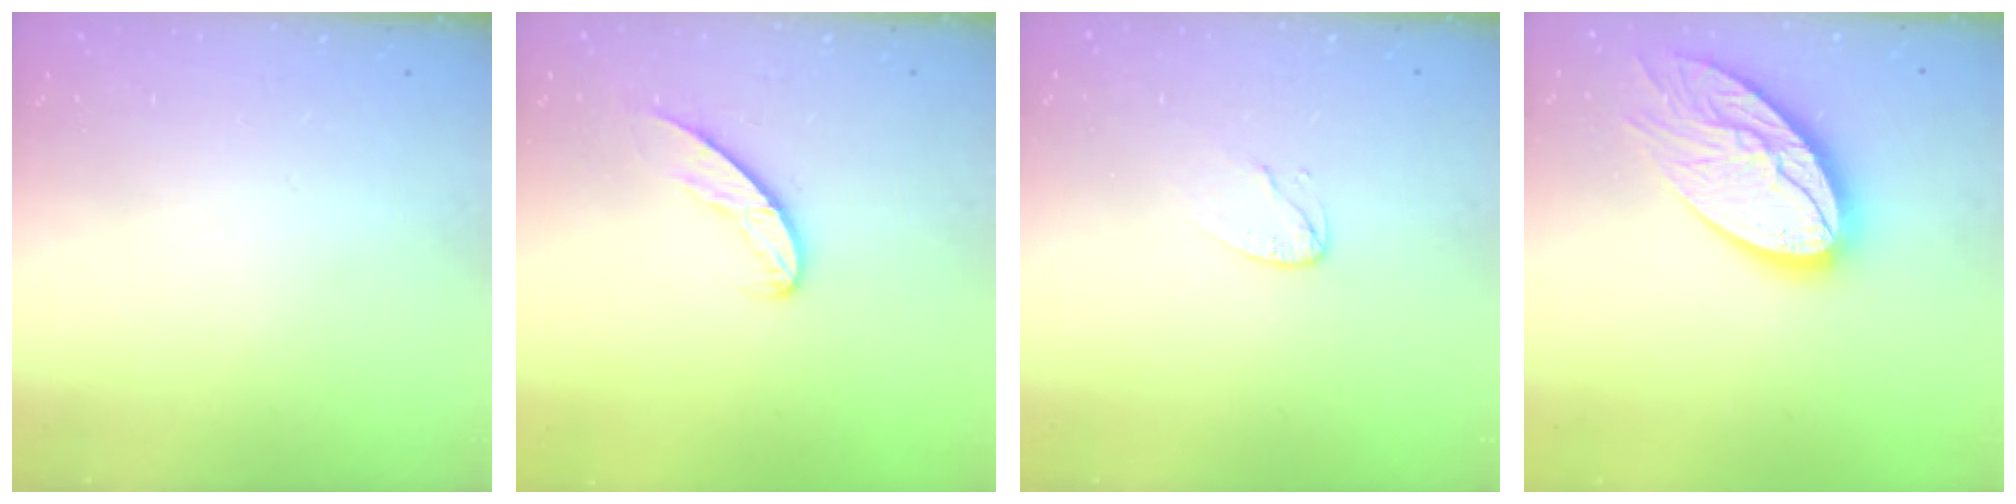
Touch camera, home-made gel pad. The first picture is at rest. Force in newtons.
{"total": 5.9, "press": 5.9, "slide": 0.4}
{"total": 3.9, "press": 3.9, "slide": 0.3}
{"total": 18.1, "press": 18.1, "slide": 1.4}